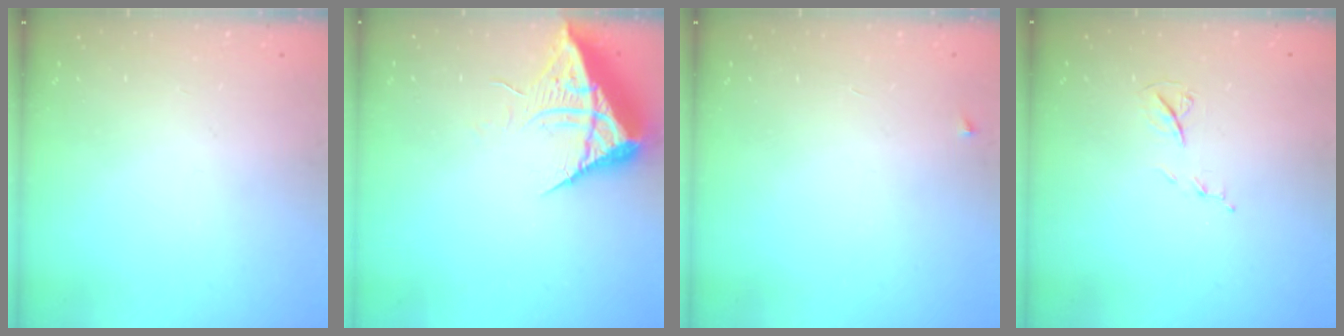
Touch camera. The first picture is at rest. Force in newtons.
{"total": 13.1, "press": 13.1, "slide": 0.9}
{"total": 2.5, "press": 2.4, "slide": 0.4}
{"total": 6.2, "press": 6.2, "slide": 0.7}